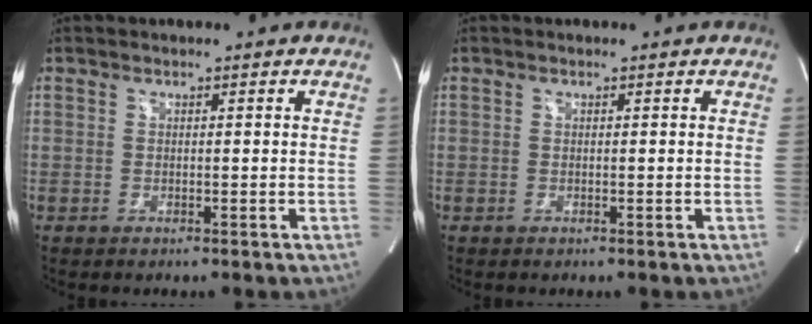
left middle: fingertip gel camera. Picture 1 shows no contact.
{"total": 0.0}